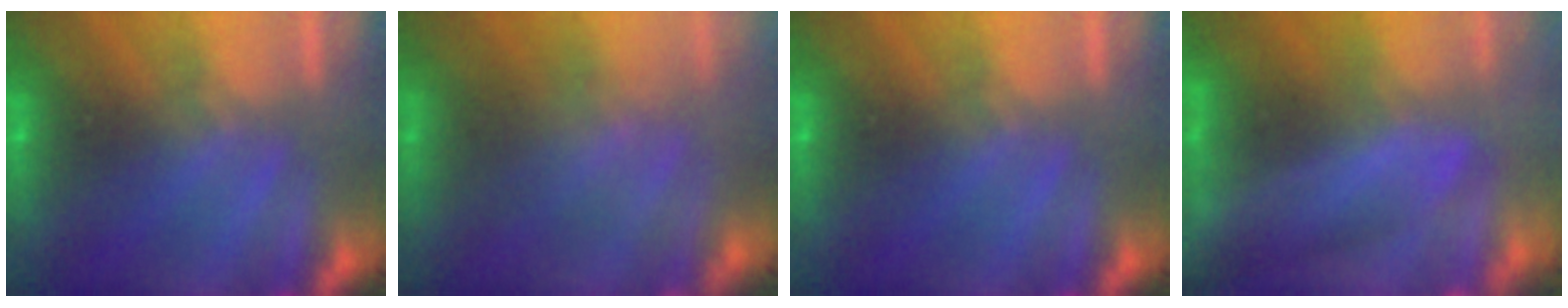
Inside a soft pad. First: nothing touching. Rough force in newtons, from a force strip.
{"total": 3.3}
{"total": 0.0}
{"total": 4.0}